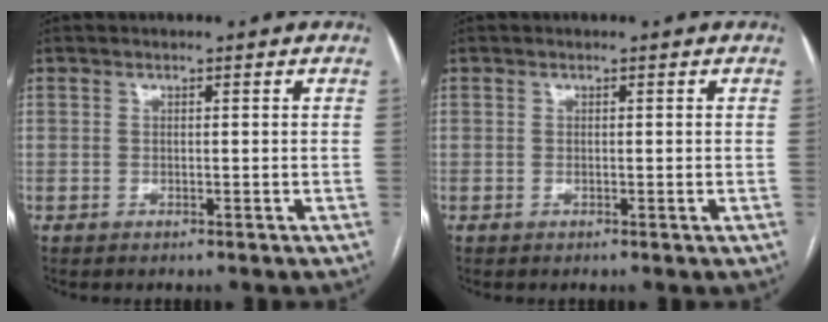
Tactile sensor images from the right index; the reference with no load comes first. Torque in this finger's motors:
{"motor_torque": [-0.11, 0.04, -0.02, -0.01]}